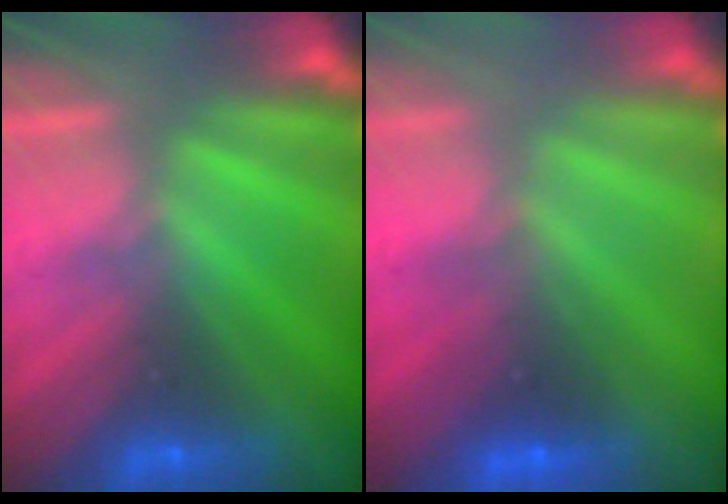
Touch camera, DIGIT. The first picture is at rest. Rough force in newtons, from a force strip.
{"total": 1.7}